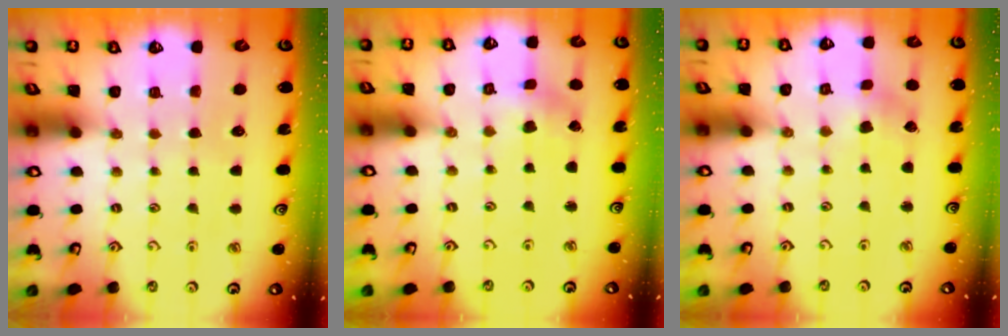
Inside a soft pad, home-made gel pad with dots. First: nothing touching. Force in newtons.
{"total": 1.4, "press": 1.4, "slide": 0.2}
{"total": 2.3, "press": 2.3, "slide": 0.4}